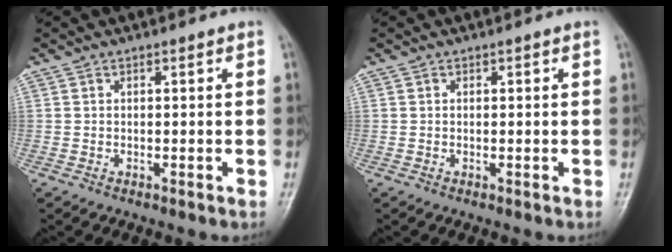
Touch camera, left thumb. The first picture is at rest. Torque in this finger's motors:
{"motor_torque": [0.24, 0.04, 0.36, -0.04, 0.00]}